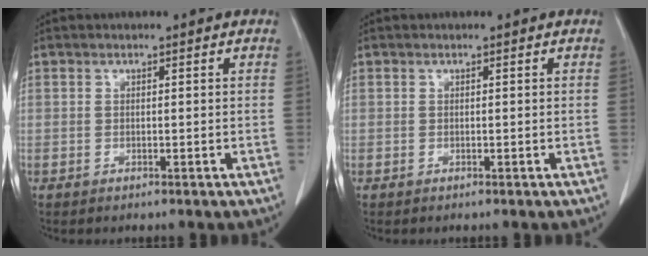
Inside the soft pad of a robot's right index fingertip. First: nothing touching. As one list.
[{"total": 0.0}]